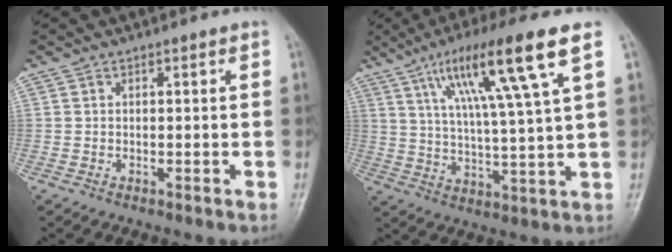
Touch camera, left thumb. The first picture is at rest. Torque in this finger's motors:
{"motor_torque": [0.50, 0.45, 1.79, -0.98, 0.17]}